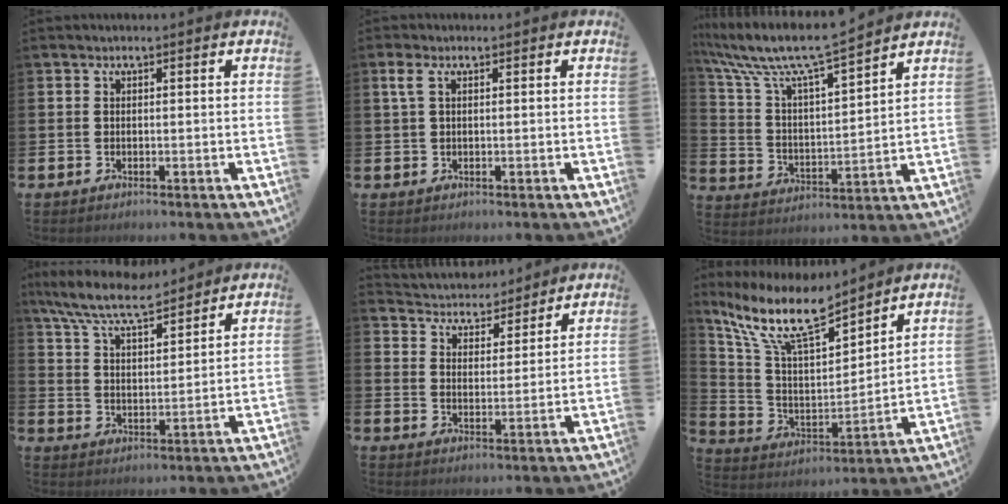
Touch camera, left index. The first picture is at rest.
{"total": 2.2, "force": [0.8, 1.0, 1.8], "torque": [-0.046, 0.010, 0.015]}
{"total": 10.3, "force": [9.4, 0.9, 4.2], "torque": [-0.121, -0.058, 0.158]}
{"total": 8.1, "force": [7.4, 1.0, 3.1], "torque": [-0.087, -0.034, 0.132]}
{"total": 4.5, "force": [4.3, 1.4, -0.3], "torque": [-0.021, -0.033, 0.073]}
{"total": 11.9, "force": [10.0, 2.8, 5.9], "torque": [-0.157, -0.055, 0.175]}